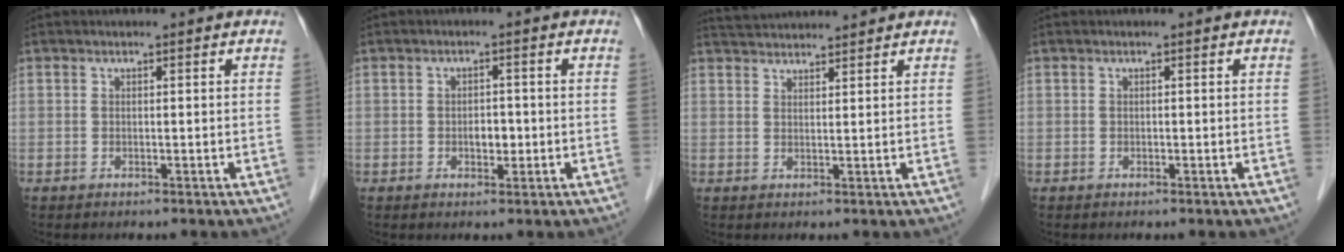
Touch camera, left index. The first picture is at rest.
{"total": 2.4, "force": [-0.6, 1.5, 1.8], "torque": [-0.026, 0.003, -0.006]}
{"total": 6.1, "force": [6.0, 0.0, 1.2], "torque": [-0.026, 0.037, 0.096]}
{"total": 0.0}